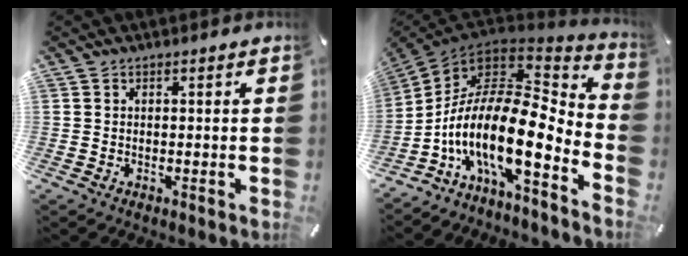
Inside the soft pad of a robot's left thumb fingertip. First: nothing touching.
{"total": 20.2, "force": [-5.2, 8.6, 17.5], "torque": [-0.361, -0.036, -0.103]}